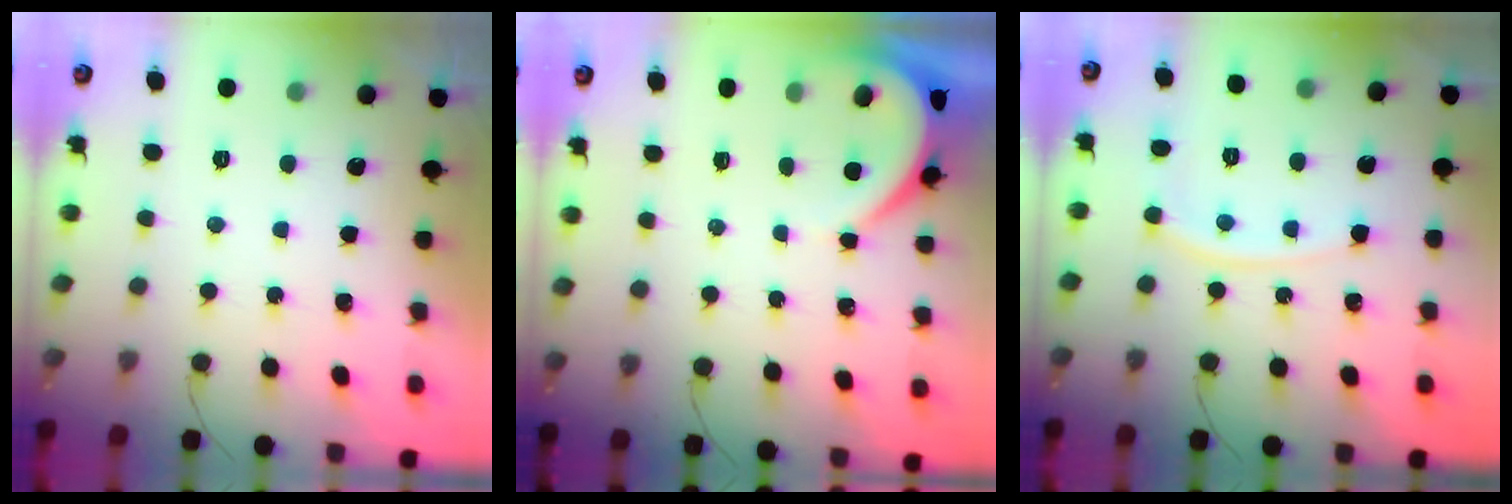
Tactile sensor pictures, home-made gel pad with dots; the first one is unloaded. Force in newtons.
{"total": 3.8, "press": 3.8, "slide": 0.2}
{"total": 6.4, "press": 6.4, "slide": 0.8}